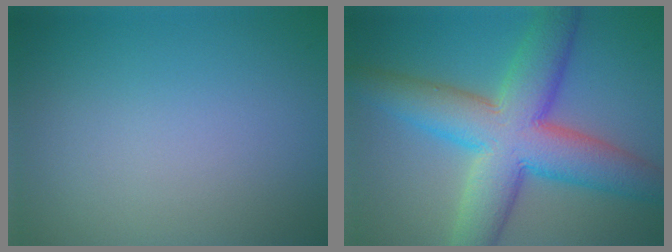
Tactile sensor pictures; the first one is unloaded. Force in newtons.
{"total": 10.6, "press": 10.6, "slide": 0.3}